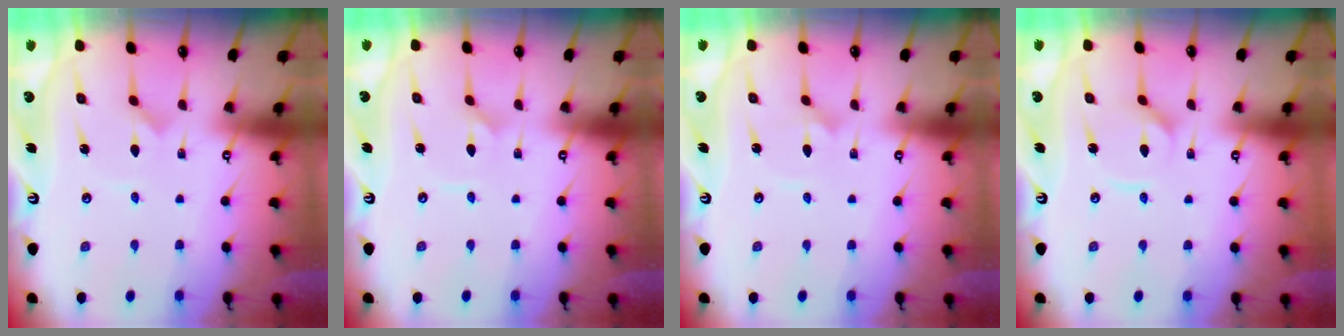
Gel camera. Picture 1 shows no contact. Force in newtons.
{"total": 0.7, "press": 0.7, "slide": 0.0}
{"total": 1.6, "press": 1.6, "slide": 0.0}
{"total": 2.9, "press": 2.9, "slide": 0.4}